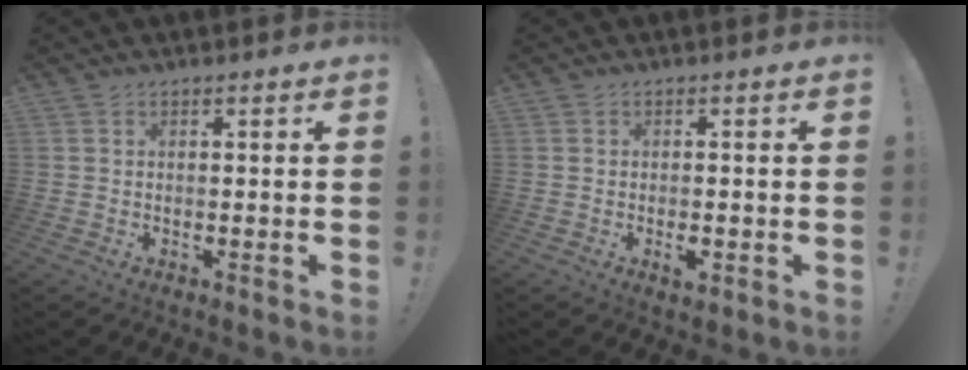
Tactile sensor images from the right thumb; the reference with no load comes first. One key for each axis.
{"total": 2.3, "fx": -1.0, "fy": 1.0, "fz": 1.8, "tx": -0.027, "ty": 0.005, "tz": -0.015}